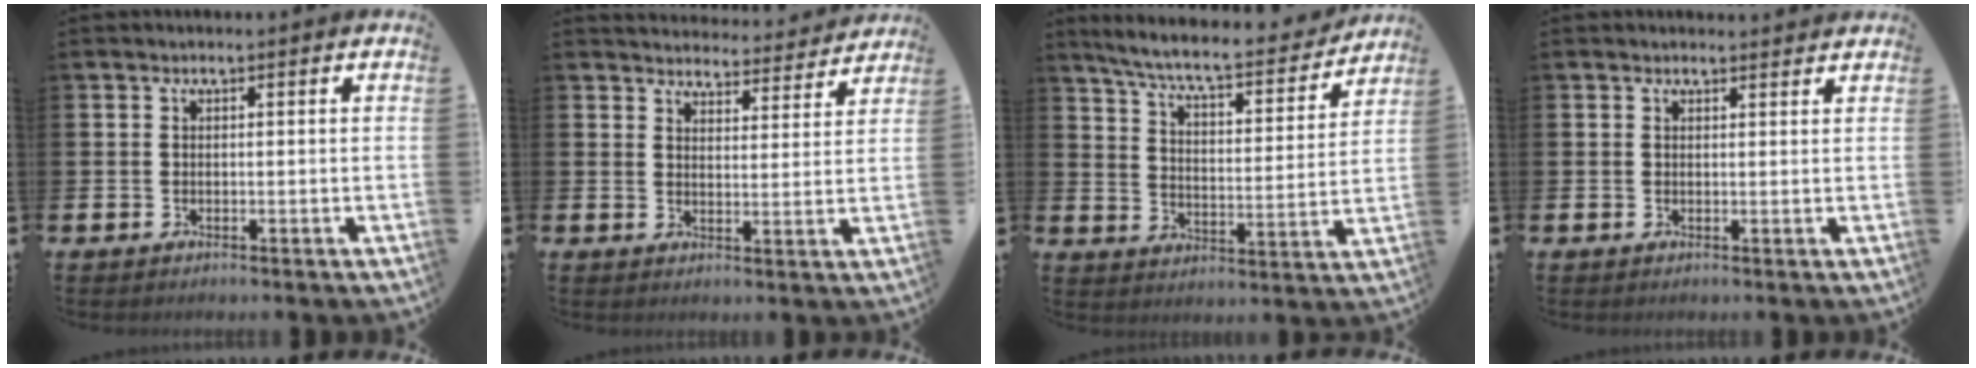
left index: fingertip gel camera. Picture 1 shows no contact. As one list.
[{"total": 4.2, "force": [4.1, 0.8, 0.0], "torque": [-0.006, -0.034, 0.069]}, {"total": 7.3, "force": [6.7, 0.8, 2.8], "torque": [-0.087, -0.047, 0.110]}, {"total": 1.2, "force": [1.1, 0.2, 0.0], "torque": [0.008, -0.004, 0.019]}]